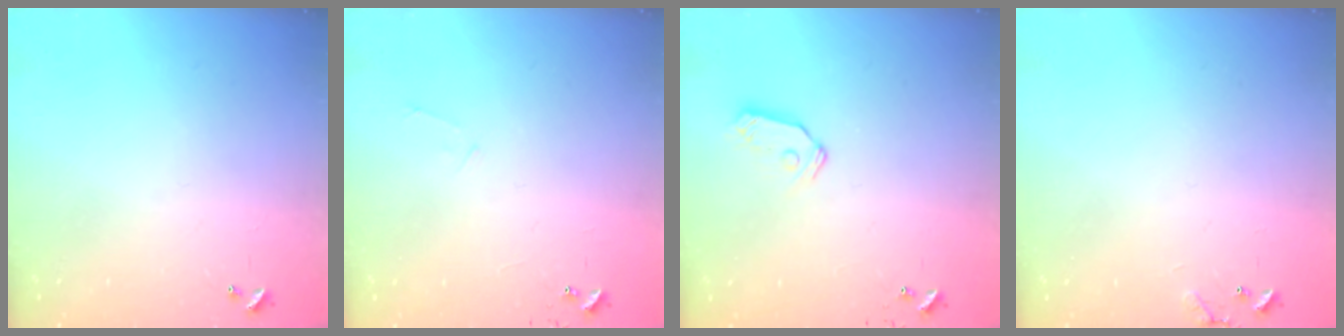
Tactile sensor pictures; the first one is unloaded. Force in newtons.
{"total": 4.8, "press": 4.8, "slide": 0.5}
{"total": 7.2, "press": 7.2, "slide": 0.3}
{"total": 7.7, "press": 7.7, "slide": 0.5}